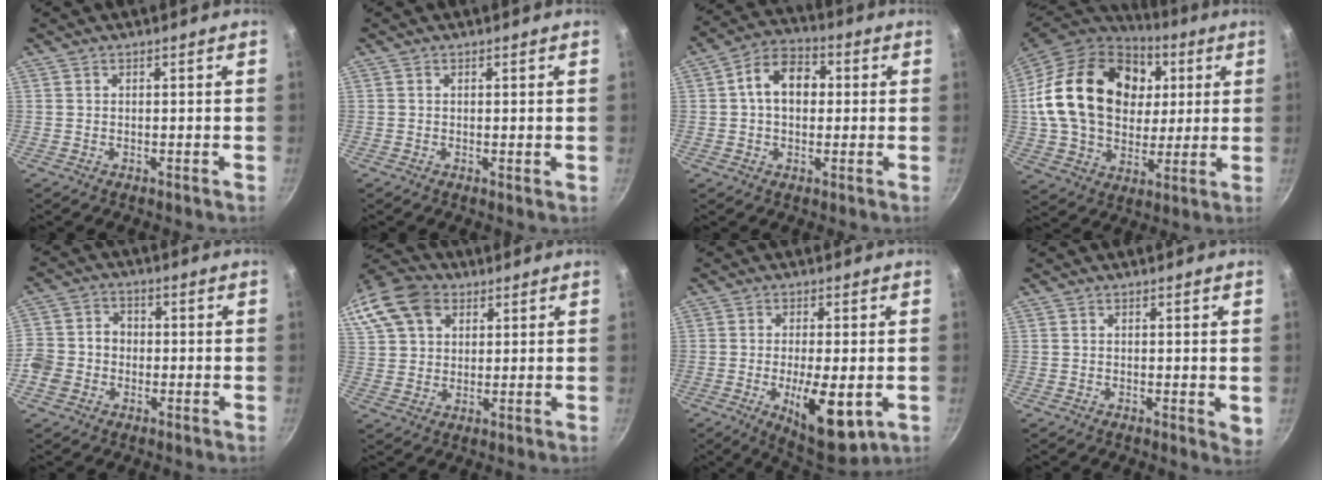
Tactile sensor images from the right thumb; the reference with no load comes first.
{"total": 0.5, "force": [0.2, 0.1, 0.5], "torque": [-0.008, -0.002, 0.001]}
{"total": 10.0, "force": [1.2, 7.1, 6.9], "torque": [-0.079, 0.025, 0.003]}
{"total": 27.5, "force": [5.8, 20.1, 17.9], "torque": [-0.302, 0.011, 0.104]}
{"total": 8.7, "force": [-2.0, 7.4, 4.2], "torque": [-0.058, 0.028, -0.051]}
{"total": 17.7, "force": [7.8, 12.9, 9.3], "torque": [-0.208, 0.031, 0.138]}
{"total": 11.9, "force": [-2.9, 4.2, 10.7], "torque": [-0.161, -0.002, -0.033]}
{"total": 2.5, "force": [0.4, 1.1, 2.2], "torque": [-0.022, -0.005, 0.003]}